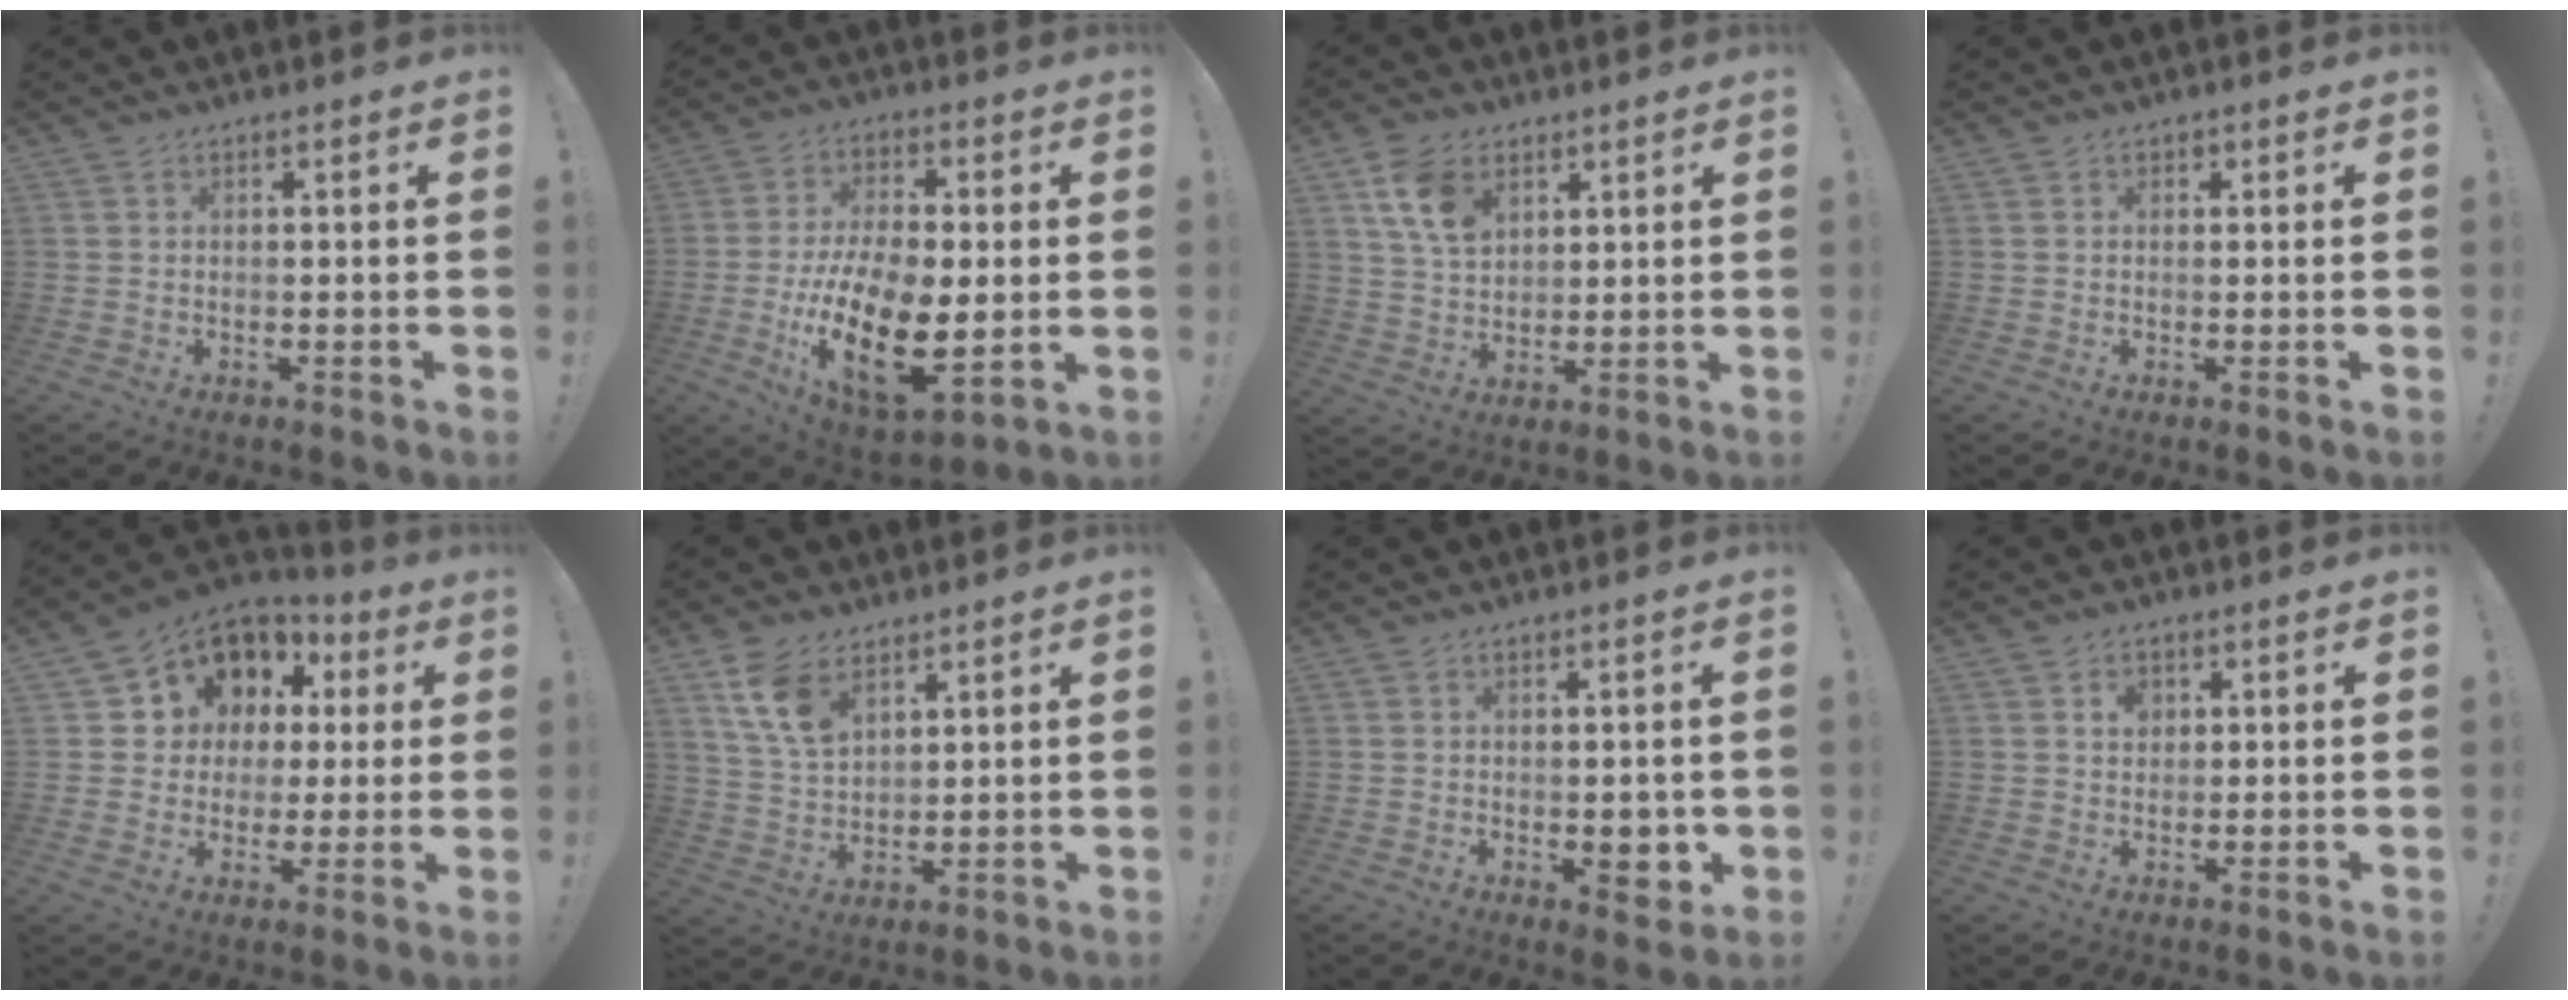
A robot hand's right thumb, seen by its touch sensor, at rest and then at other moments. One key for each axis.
{"total": 21.0, "fx": -3.6, "fy": 10.4, "fz": 17.9, "tx": -0.327, "ty": 0.003, "tz": -0.050}
{"total": 11.0, "fx": 5.5, "fy": 7.3, "fz": 6.1, "tx": -0.104, "ty": -0.010, "tz": 0.108}
{"total": 0.6, "fx": 0.1, "fy": 0.6, "fz": 0.2, "tx": -0.003, "ty": 0.001, "tz": 0.001}
{"total": 10.4, "fx": 4.1, "fy": 9.0, "fz": 3.2, "tx": -0.053, "ty": -0.030, "tz": 0.089}
{"total": 10.0, "fx": 6.1, "fy": 5.5, "fz": 5.7, "tx": -0.106, "ty": -0.020, "tz": 0.119}
{"total": 4.7, "fx": -0.5, "fy": 2.9, "fz": 3.6, "tx": -0.031, "ty": -0.001, "tz": -0.008}
{"total": 3.0, "fx": 0.9, "fy": 2.5, "fz": 1.4, "tx": -0.014, "ty": 0.000, "tz": 0.012}